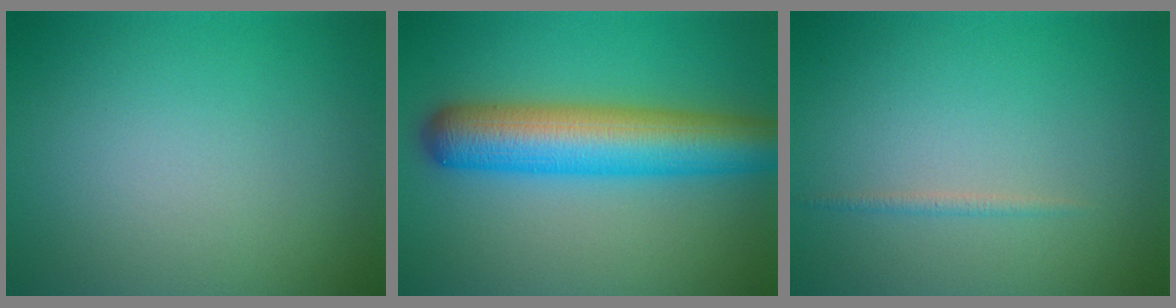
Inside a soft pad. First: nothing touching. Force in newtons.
{"total": 8.7, "press": 8.7, "slide": 0.2}
{"total": 0.8, "press": 0.7, "slide": 0.1}